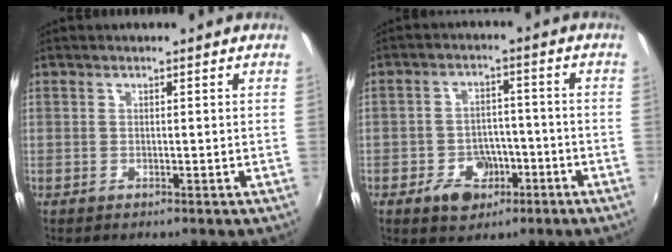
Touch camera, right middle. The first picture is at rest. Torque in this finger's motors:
{"motor_torque": [0.94, -0.66, 0.33, 0.07]}